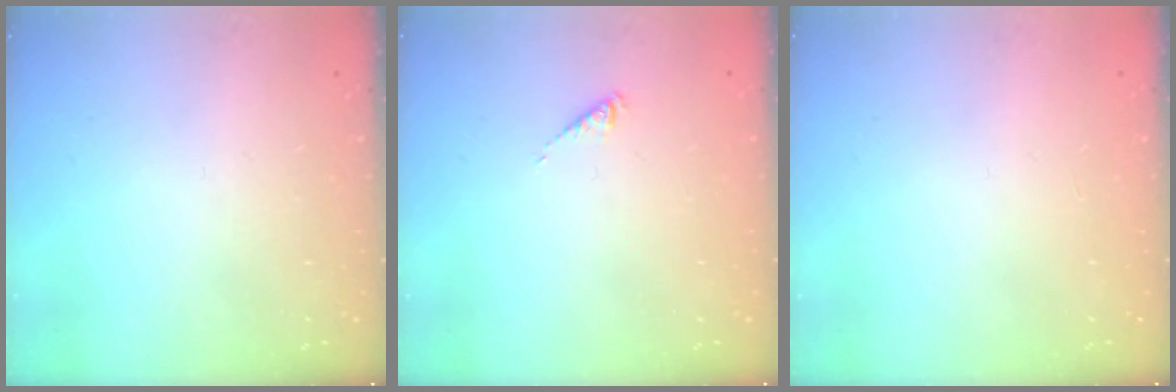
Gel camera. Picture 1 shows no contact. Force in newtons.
{"total": 1.0, "press": 1.0, "slide": 0.3}
{"total": 0.0}